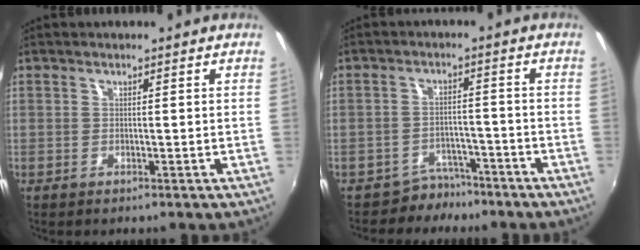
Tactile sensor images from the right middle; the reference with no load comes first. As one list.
[{"total": 4.7, "force": [-4.0, 2.6, 0.1], "torque": [-0.006, 0.017, -0.060]}]